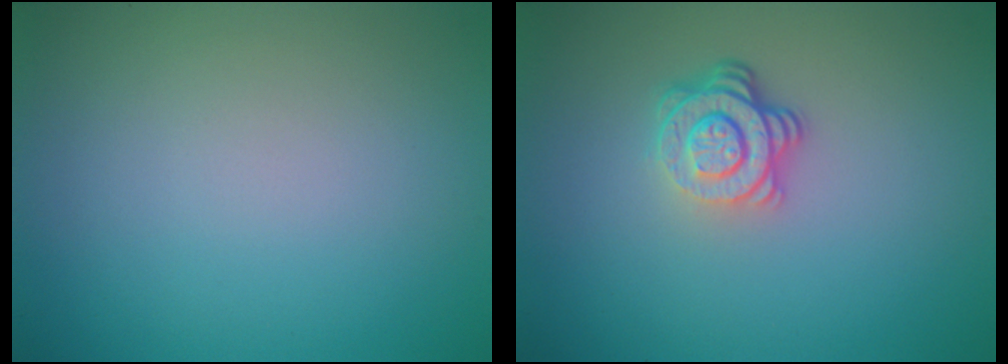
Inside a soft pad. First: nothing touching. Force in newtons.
{"total": 3.8, "press": 2.7, "slide": 2.6}